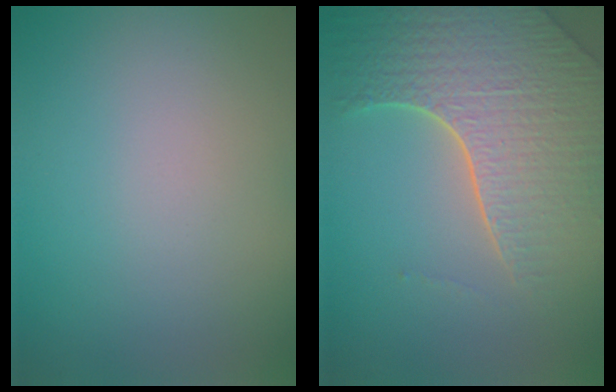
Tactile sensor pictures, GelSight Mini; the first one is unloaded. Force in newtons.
{"total": 8.2, "press": 5.9, "slide": 5.8}